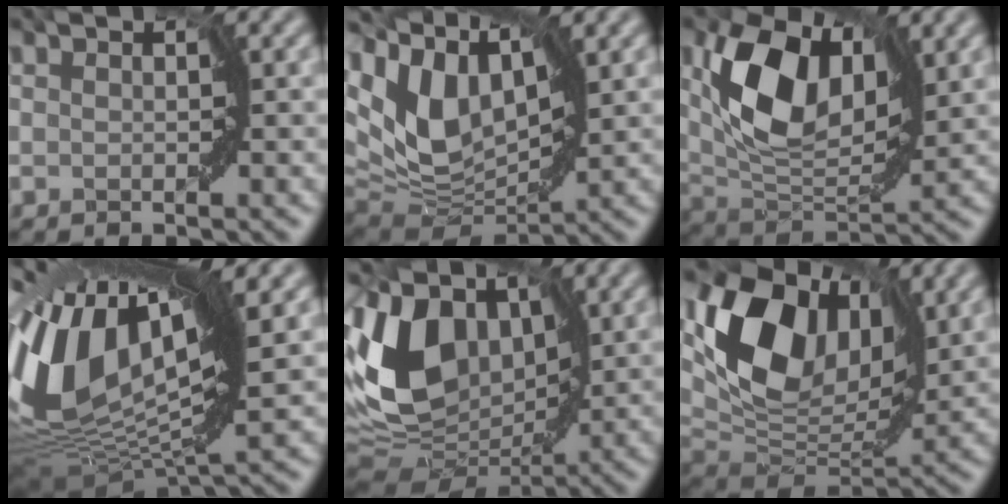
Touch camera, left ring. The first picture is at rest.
{"total": 8.5, "force": [4.1, 4.8, 5.7], "torque": [-0.138, 0.002, 0.077]}
{"total": 9.5, "force": [2.9, 5.3, 7.3], "torque": [-0.152, -0.002, 0.051]}
{"total": 14.2, "force": [2.5, 6.8, 12.2], "torque": [-0.271, 0.018, 0.033]}
{"total": 12.8, "force": [2.4, 8.3, 9.4], "torque": [-0.203, 0.009, 0.034]}
{"total": 10.0, "force": [3.5, 6.8, 6.4], "torque": [-0.132, -0.008, 0.066]}